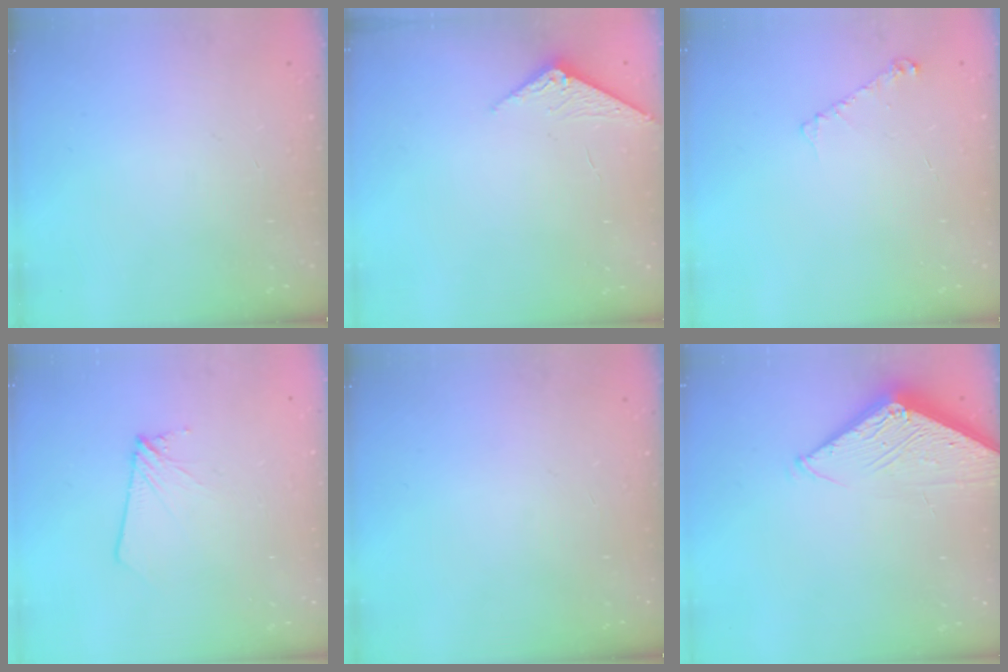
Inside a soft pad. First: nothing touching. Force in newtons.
{"total": 2.4, "press": 2.4, "slide": 0.3}
{"total": 4.0, "press": 3.9, "slide": 0.5}
{"total": 2.8, "press": 2.8, "slide": 0.4}
{"total": 0.0}
{"total": 5.7, "press": 5.6, "slide": 0.6}